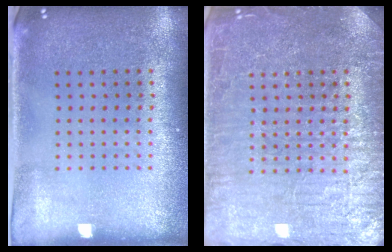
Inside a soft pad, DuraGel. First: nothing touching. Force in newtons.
{"total": 7.2, "press": 7.2, "slide": 1.1}